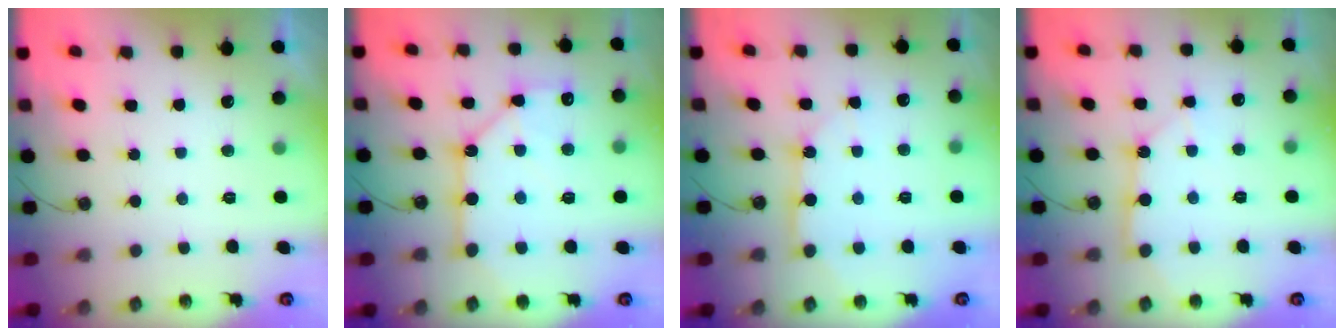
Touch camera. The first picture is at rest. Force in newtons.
{"total": 11.7, "press": 11.6, "slide": 1.2}
{"total": 8.6, "press": 8.6, "slide": 0.3}
{"total": 8.5, "press": 8.4, "slide": 0.8}